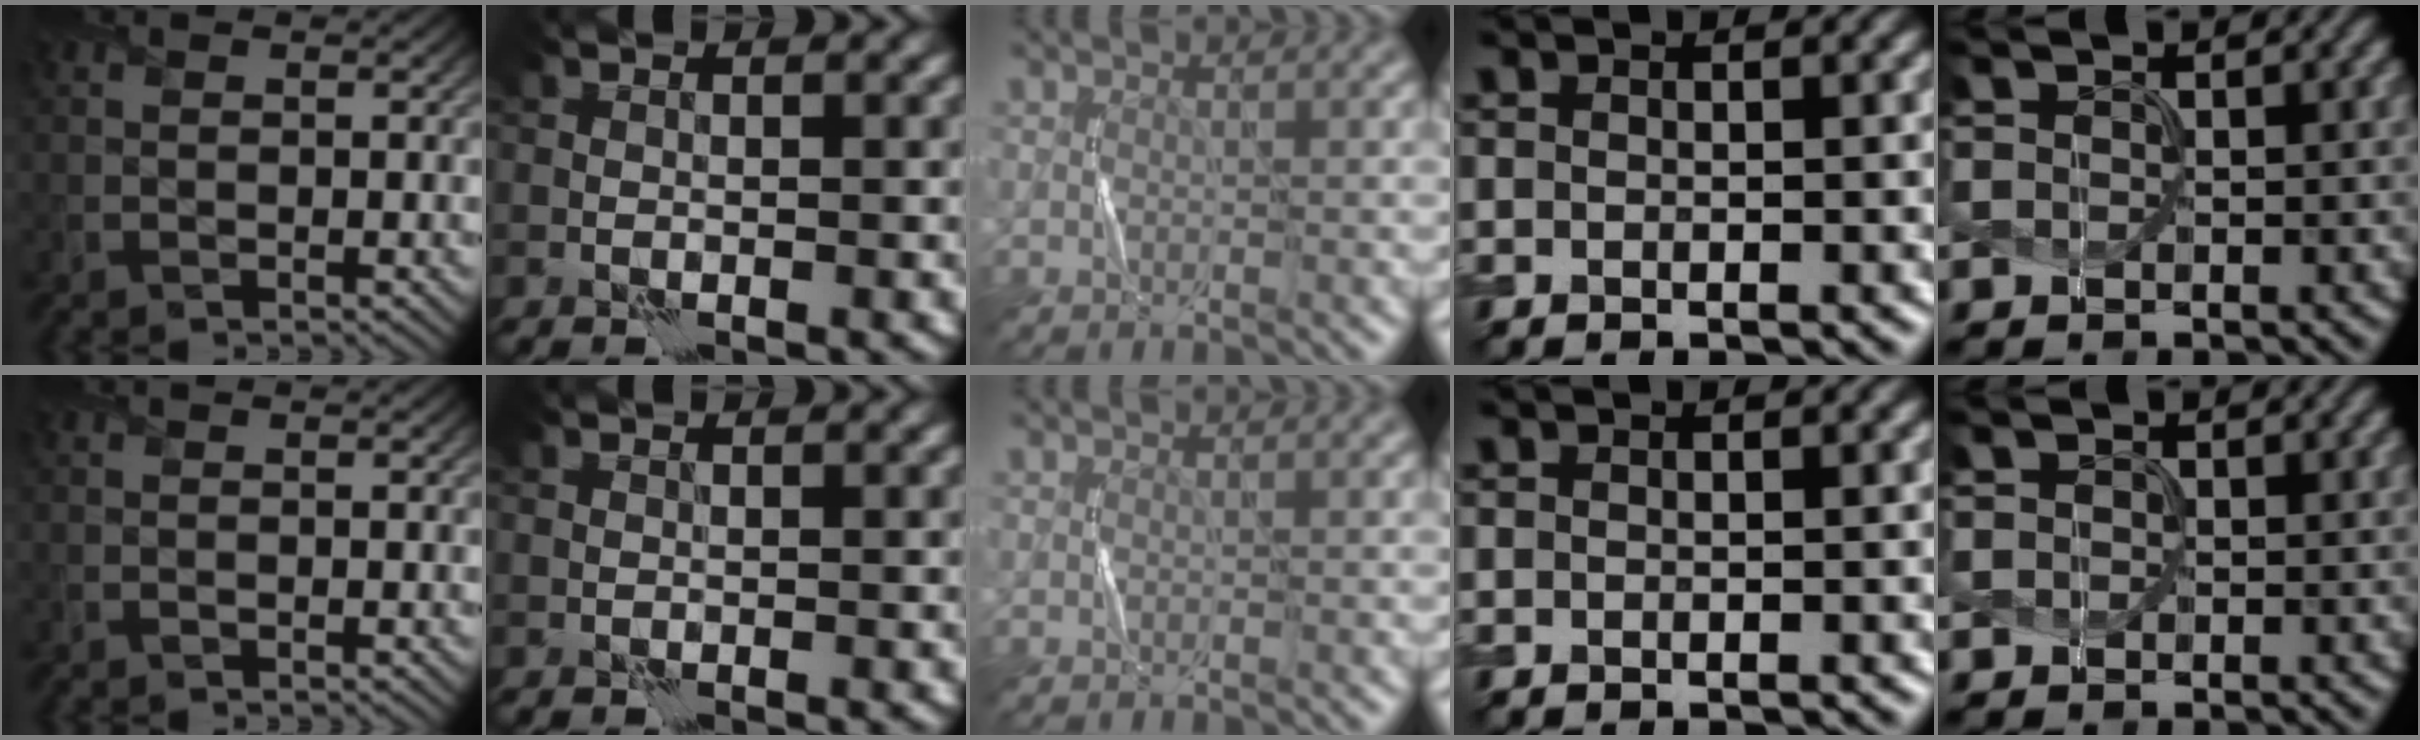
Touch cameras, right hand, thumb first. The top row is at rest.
{"little": {"total": 0.6, "force": [0.0, -0.2, -0.5], "torque": [0.009, 0.000, 0.005]}}